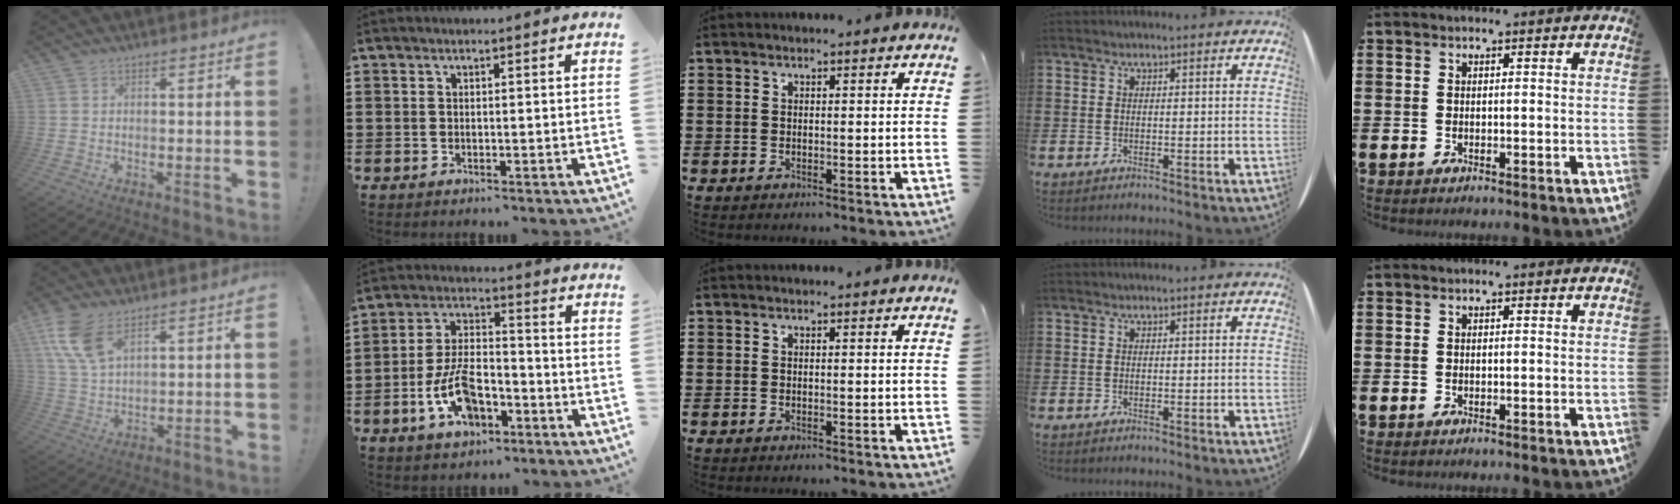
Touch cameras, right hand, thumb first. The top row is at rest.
{"thumb": {"total": 10.5, "force": [6.1, 5.3, 6.8], "torque": [-0.144, -0.019, 0.116]}, "index": {"total": 9.5, "force": [-4.2, 4.7, 7.1], "torque": [-0.154, 0.002, -0.076]}}